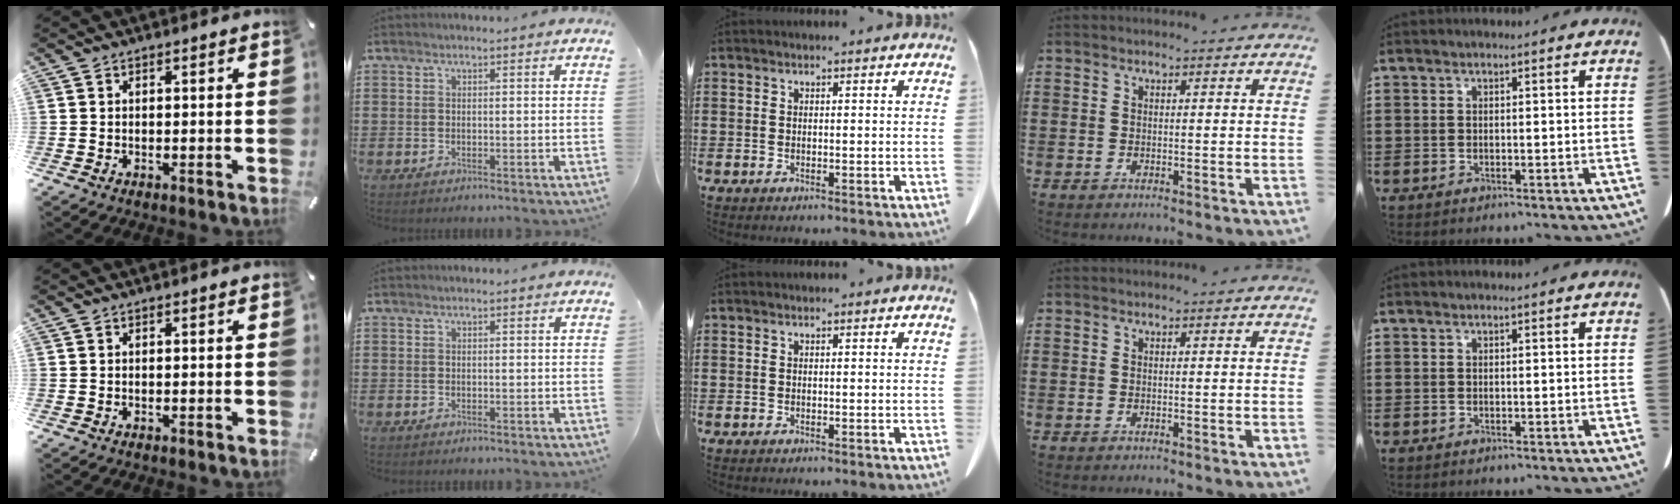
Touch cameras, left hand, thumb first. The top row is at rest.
{}